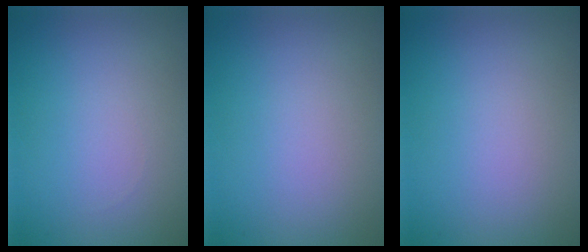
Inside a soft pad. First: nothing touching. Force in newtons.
{"total": 0.0}
{"total": 0.0}